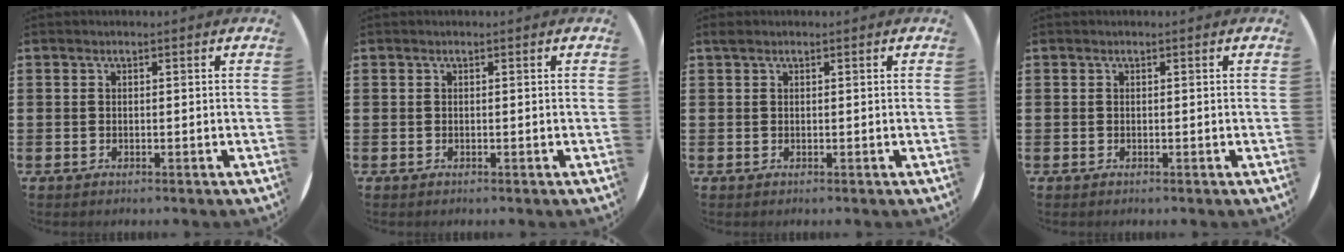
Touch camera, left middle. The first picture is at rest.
{"total": 0.0}
{"total": 0.6, "force": [0.5, 0.3, 0.2], "torque": [0.003, -0.001, 0.008]}
{"total": 0.0}